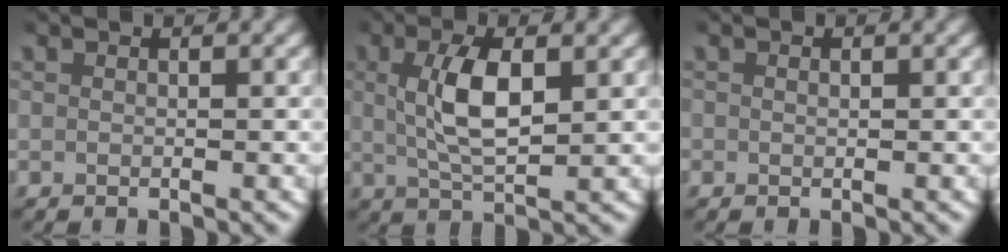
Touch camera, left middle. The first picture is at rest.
{"total": 4.6, "force": [0.9, 1.5, 4.2], "torque": [-0.084, -0.007, 0.021]}
{"total": 0.6, "force": [0.1, 0.5, 0.3], "torque": [-0.002, -0.001, 0.001]}